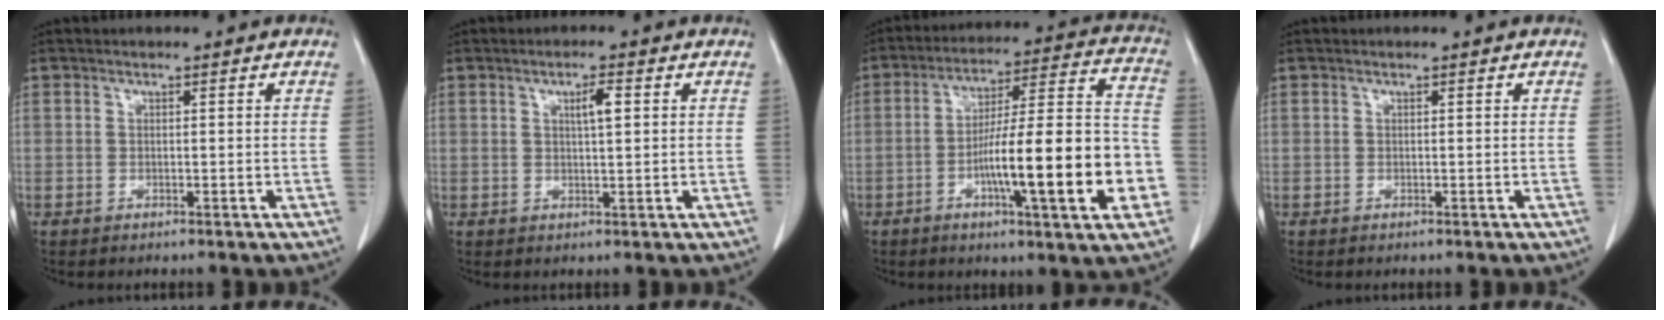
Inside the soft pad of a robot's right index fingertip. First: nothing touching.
{"total": 2.9, "force": [0.9, 0.4, 2.8], "torque": [-0.047, 0.001, 0.015]}
{"total": 19.7, "force": [-5.7, 1.9, 18.8], "torque": [-0.260, 0.015, -0.083]}
{"total": 0.0}